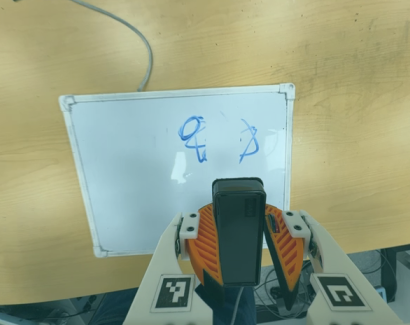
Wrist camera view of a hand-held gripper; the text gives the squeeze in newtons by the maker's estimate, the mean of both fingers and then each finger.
{"total": 9.7, "left": 9.5, "right": 10.0}